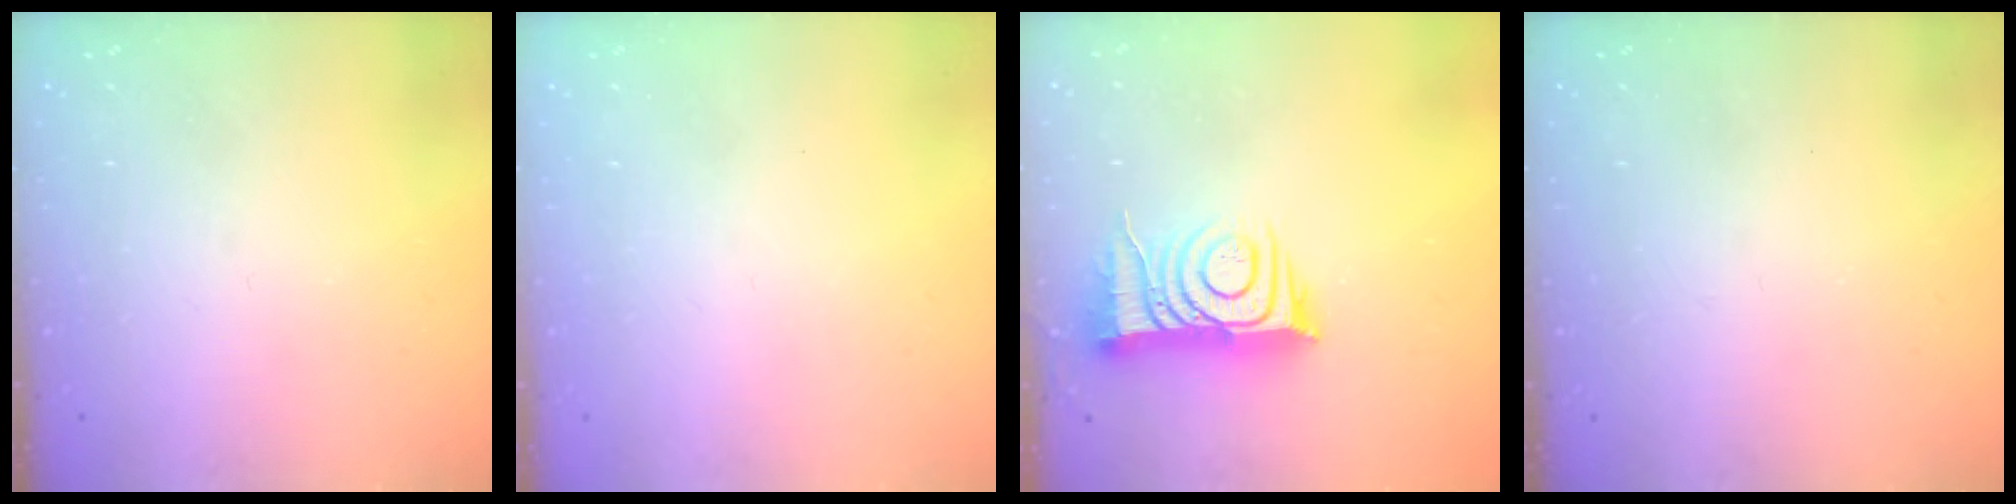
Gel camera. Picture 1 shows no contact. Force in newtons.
{"total": 1.7, "press": 1.7, "slide": 0.1}
{"total": 11.9, "press": 11.9, "slide": 0.9}
{"total": 2.7, "press": 2.7, "slide": 0.3}